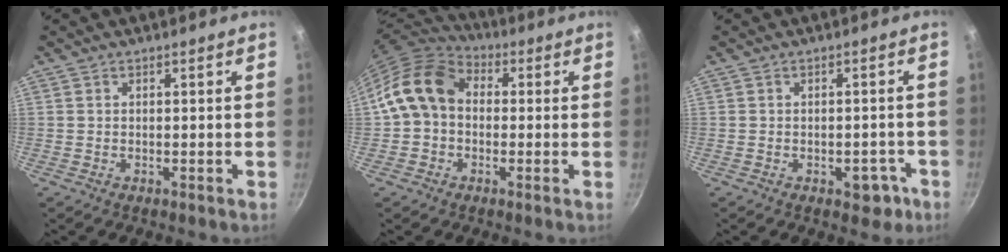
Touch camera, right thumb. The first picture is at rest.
{"total": 12.4, "force": [0.5, 9.7, 7.6], "torque": [-0.111, 0.029, -0.012]}
{"total": 4.4, "force": [-2.0, 2.8, 2.8], "torque": [-0.008, 0.020, -0.014]}